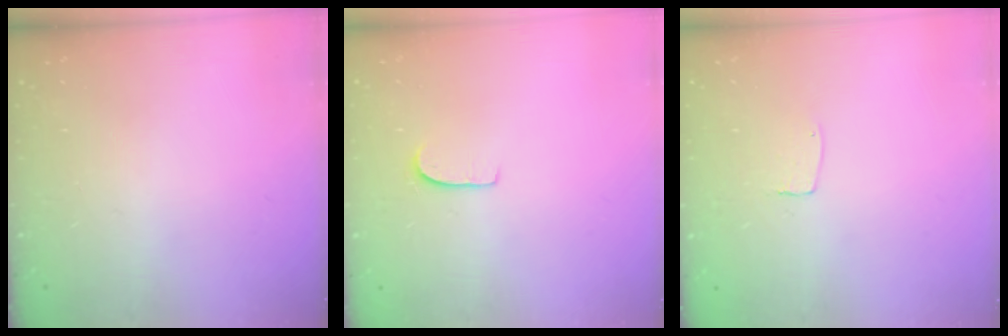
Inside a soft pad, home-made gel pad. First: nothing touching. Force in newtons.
{"total": 5.1, "press": 5.1, "slide": 0.4}
{"total": 3.1, "press": 3.1, "slide": 0.2}